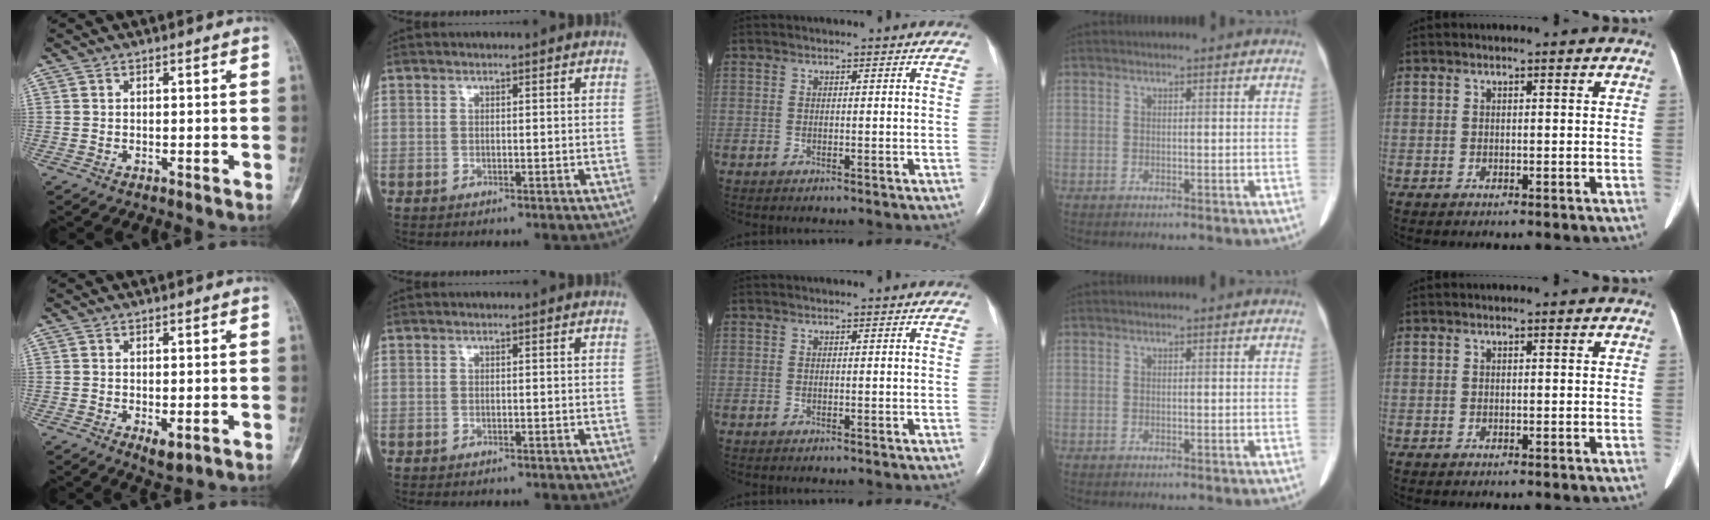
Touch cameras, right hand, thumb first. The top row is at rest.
{"thumb": {"total": 2.7, "force": [-0.9, 1.1, 2.3], "torque": [-0.036, -0.007, -0.006]}, "index": {"total": 2.2, "force": [-2.0, 0.7, 0.7], "torque": [-0.009, -0.003, -0.023]}}